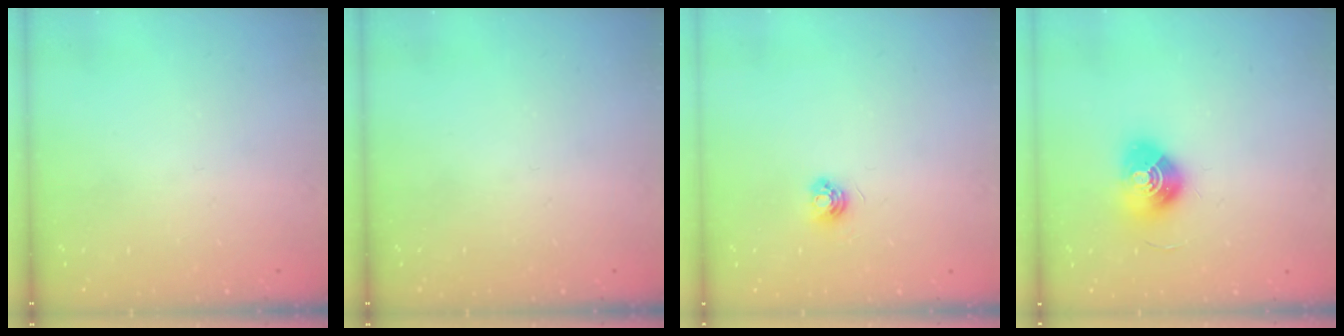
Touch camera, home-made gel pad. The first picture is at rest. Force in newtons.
{"total": 0.0}
{"total": 4.7, "press": 4.7, "slide": 0.5}
{"total": 10.3, "press": 10.3, "slide": 0.5}